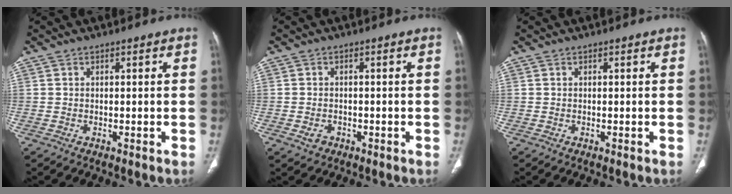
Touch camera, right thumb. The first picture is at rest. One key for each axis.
{"total": 2.3, "fx": -0.9, "fy": 1.8, "fz": 1.0, "tx": -0.016, "ty": 0.008, "tz": -0.009}
{"total": 0.0}